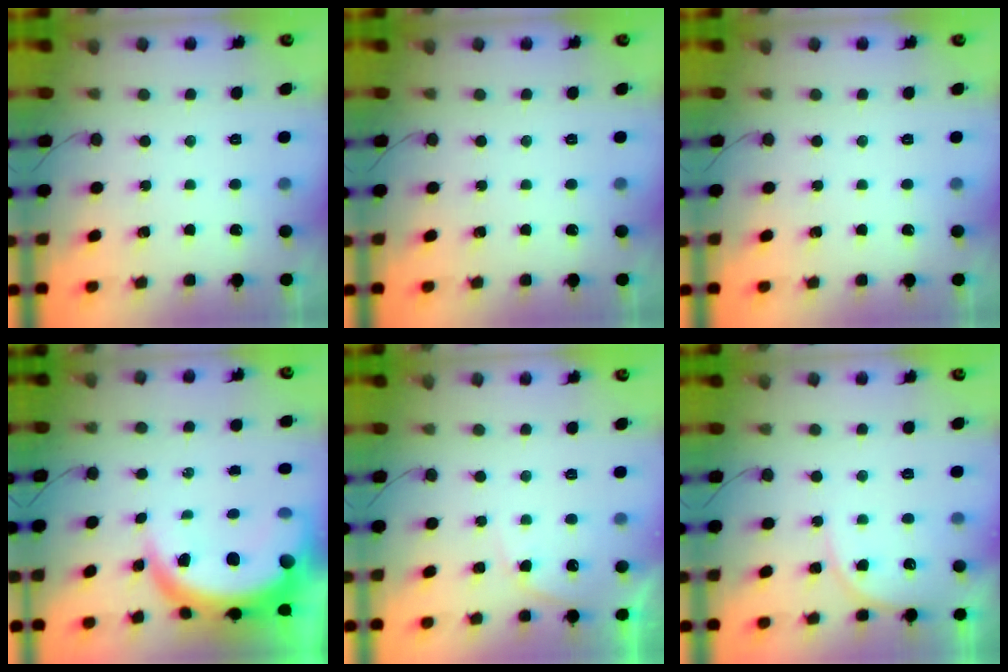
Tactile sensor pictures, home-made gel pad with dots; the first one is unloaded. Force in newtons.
{"total": 0.0}
{"total": 0.0}
{"total": 13.1, "press": 13.0, "slide": 1.4}
{"total": 4.3, "press": 4.1, "slide": 1.2}
{"total": 5.8, "press": 5.8, "slide": 0.4}